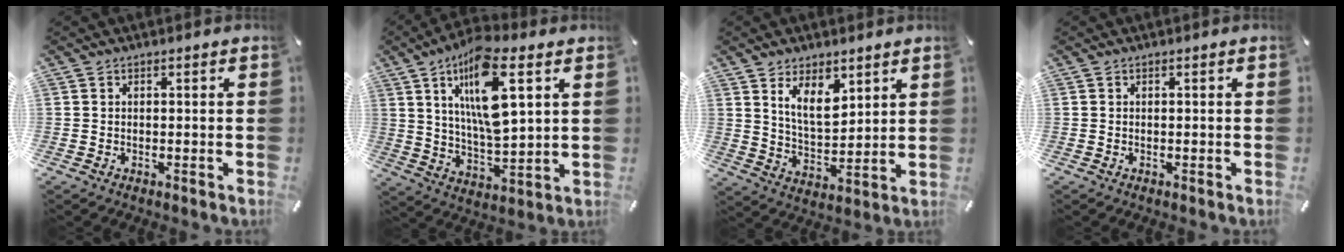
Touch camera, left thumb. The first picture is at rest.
{"total": 15.8, "force": [7.2, 5.6, 12.9], "torque": [-0.254, -0.021, 0.117]}
{"total": 9.0, "force": [5.6, 4.7, 5.2], "torque": [-0.097, -0.026, 0.102]}
{"total": 0.0}